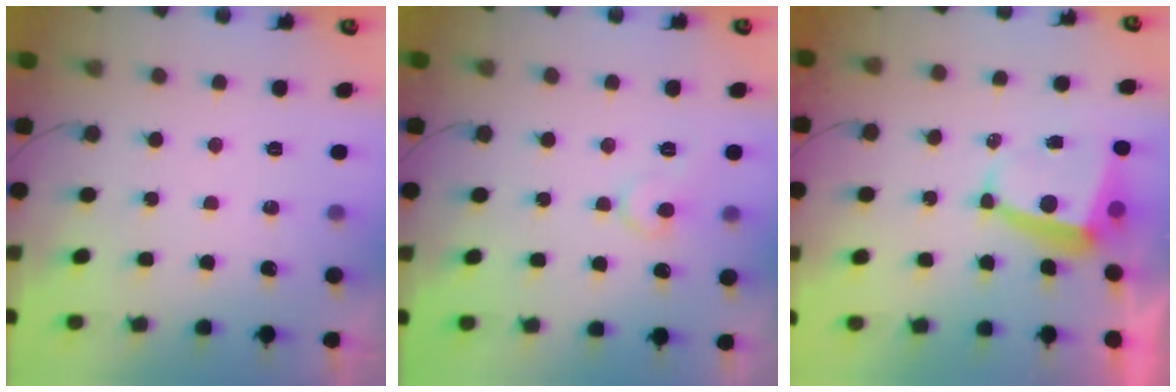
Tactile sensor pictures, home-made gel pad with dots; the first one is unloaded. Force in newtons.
{"total": 7.9, "press": 7.9, "slide": 0.8}
{"total": 5.9, "press": 5.9, "slide": 0.3}